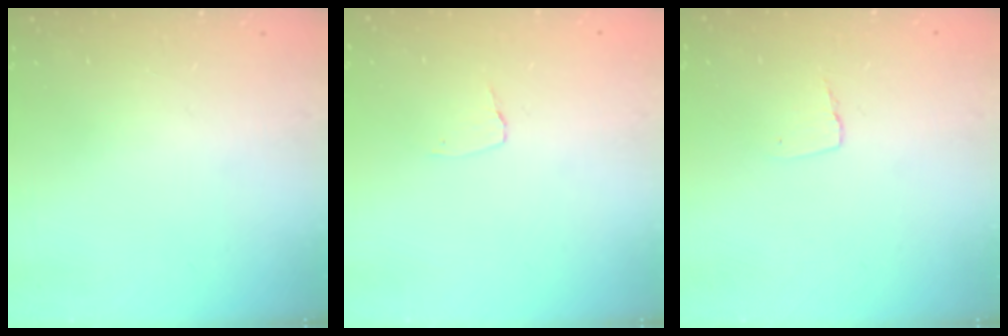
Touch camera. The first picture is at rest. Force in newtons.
{"total": 2.6, "press": 2.6, "slide": 0.2}
{"total": 4.1, "press": 4.1, "slide": 0.2}